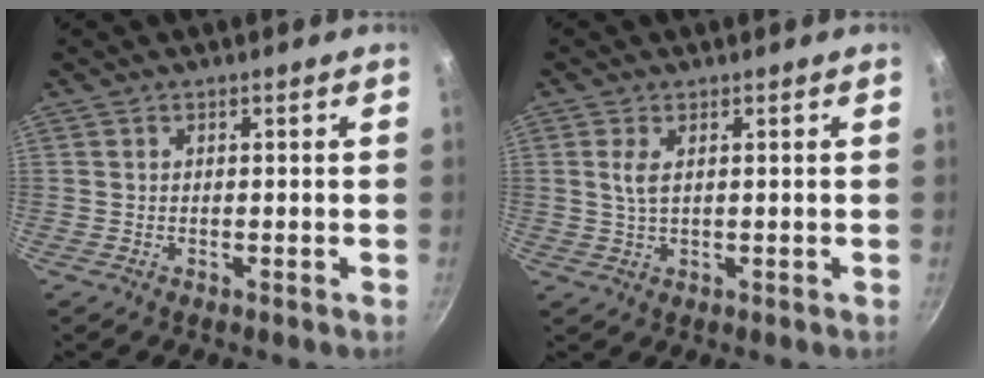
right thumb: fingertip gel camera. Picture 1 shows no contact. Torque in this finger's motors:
{"motor_torque": [-0.69, -0.03, 0.03, -0.12, 0.00]}